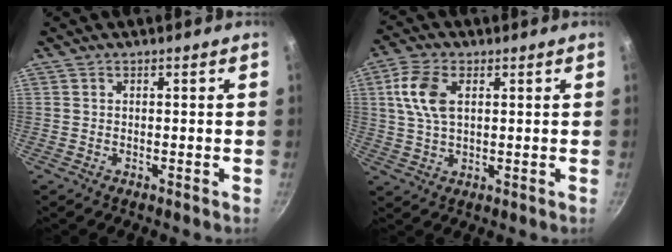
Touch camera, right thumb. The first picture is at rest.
{"total": 8.3, "force": [2.2, 4.7, 6.5], "torque": [-0.128, 0.006, 0.041]}